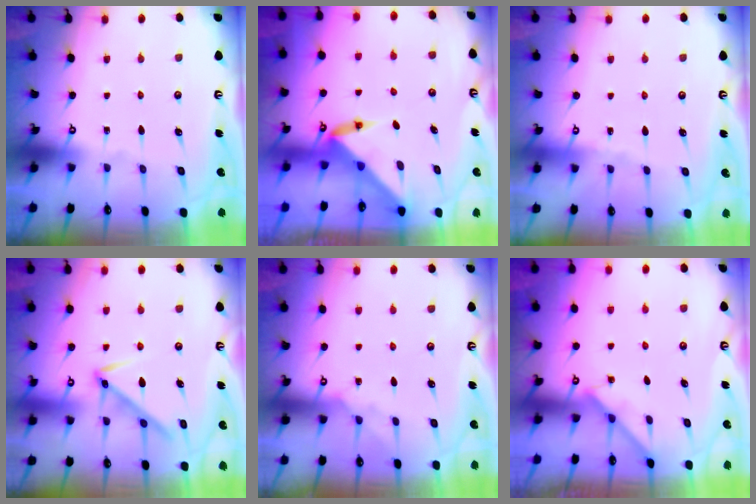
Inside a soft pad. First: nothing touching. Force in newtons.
{"total": 4.2, "press": 4.2, "slide": 0.3}
{"total": 1.6, "press": 1.6, "slide": 0.4}
{"total": 9.8, "press": 9.8, "slide": 0.6}
{"total": 3.8, "press": 3.7, "slide": 0.5}
{"total": 2.9, "press": 2.8, "slide": 0.4}